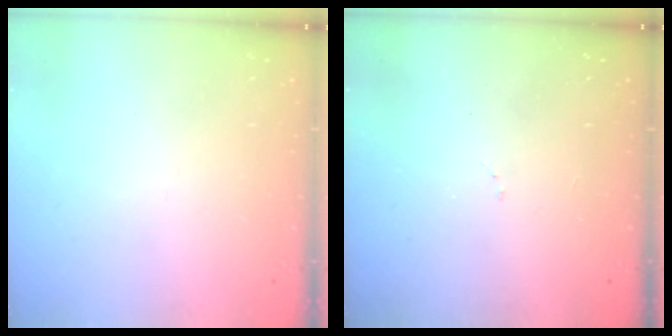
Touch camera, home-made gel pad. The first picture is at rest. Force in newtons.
{"total": 7.1, "press": 7.0, "slide": 0.8}